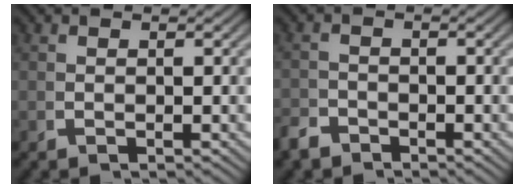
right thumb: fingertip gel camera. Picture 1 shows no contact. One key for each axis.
{"total": 2.0, "fx": -1.9, "fy": 0.6, "fz": -0.1, "tx": 0.011, "ty": -0.007, "tz": -0.035}